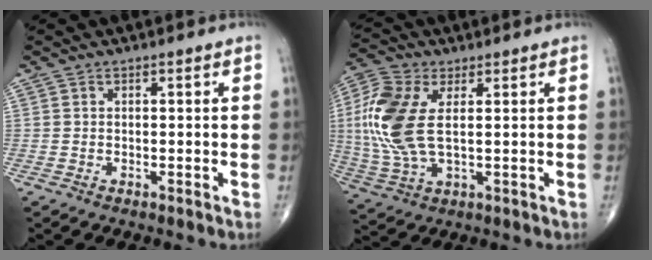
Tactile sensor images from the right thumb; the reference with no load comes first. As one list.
[{"total": 14.3, "force": [2.2, 7.2, 12.2], "torque": [-0.296, 0.004, 0.047]}]